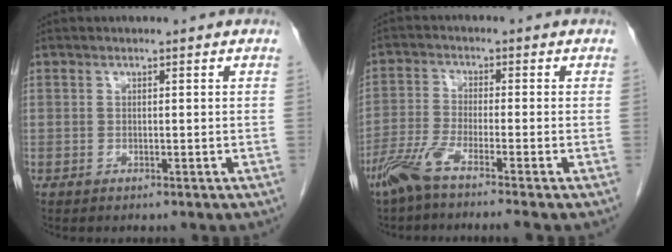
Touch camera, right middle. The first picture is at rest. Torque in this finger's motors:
{"motor_torque": [0.86, -0.63, 0.10, 0.10]}